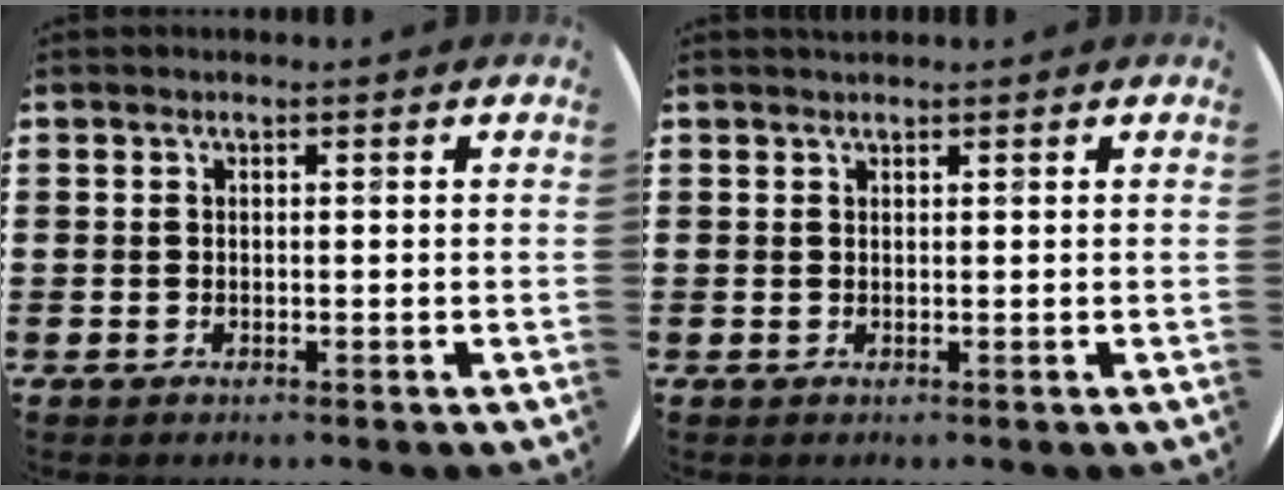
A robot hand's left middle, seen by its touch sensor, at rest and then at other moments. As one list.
[{"total": 0.6, "force": [0.6, 0.0, 0.0], "torque": [0.000, 0.001, 0.011]}]